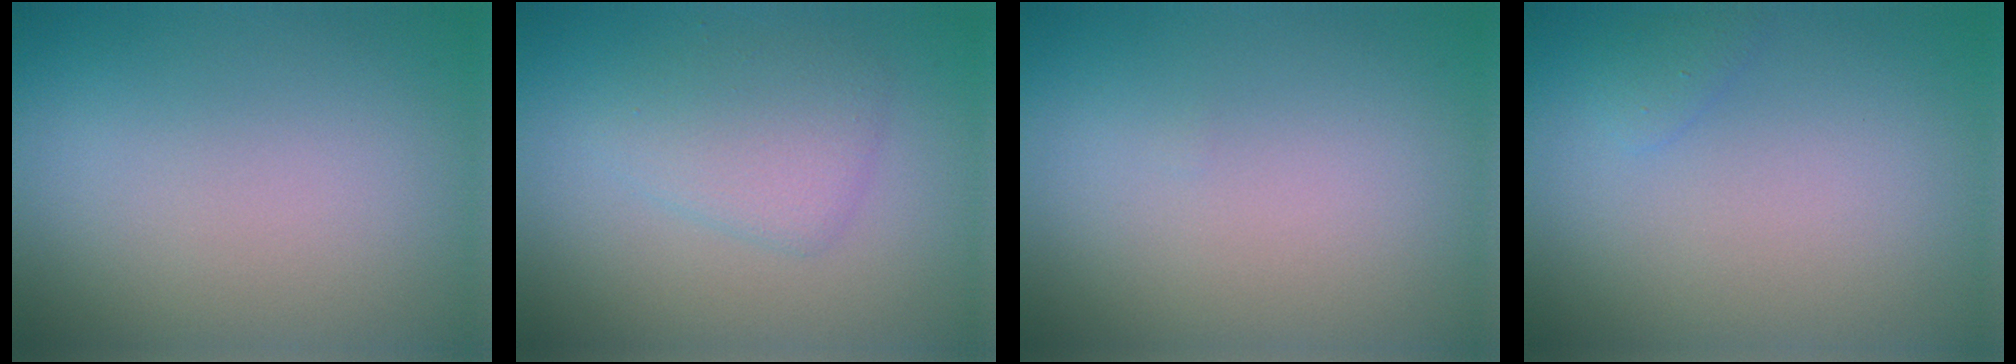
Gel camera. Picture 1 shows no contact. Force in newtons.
{"total": 2.7, "press": 2.7, "slide": 0.1}
{"total": 0.0}
{"total": 0.9, "press": 0.9, "slide": 0.0}